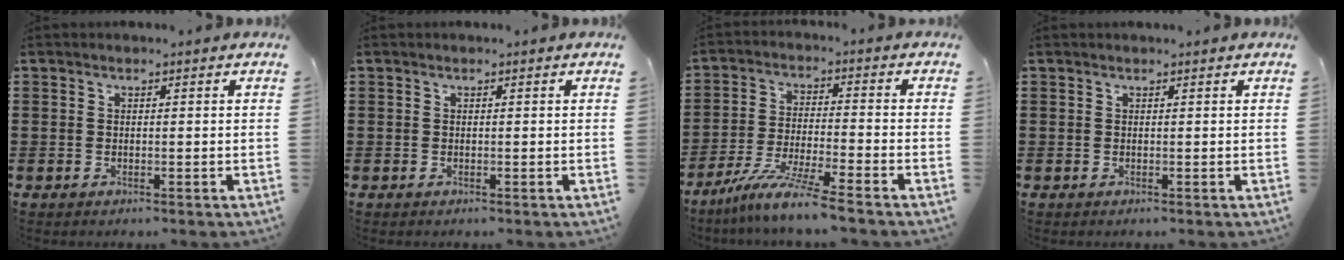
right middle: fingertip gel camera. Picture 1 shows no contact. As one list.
[{"total": 0.0}, {"total": 8.0, "force": [-6.9, -0.7, 4.0], "torque": [-0.085, -0.017, -0.135]}, {"total": 0.0}]